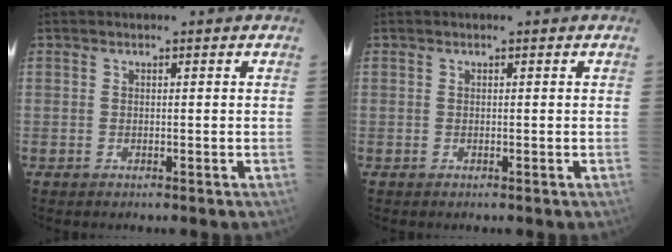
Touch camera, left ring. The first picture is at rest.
{"total": 0.0}